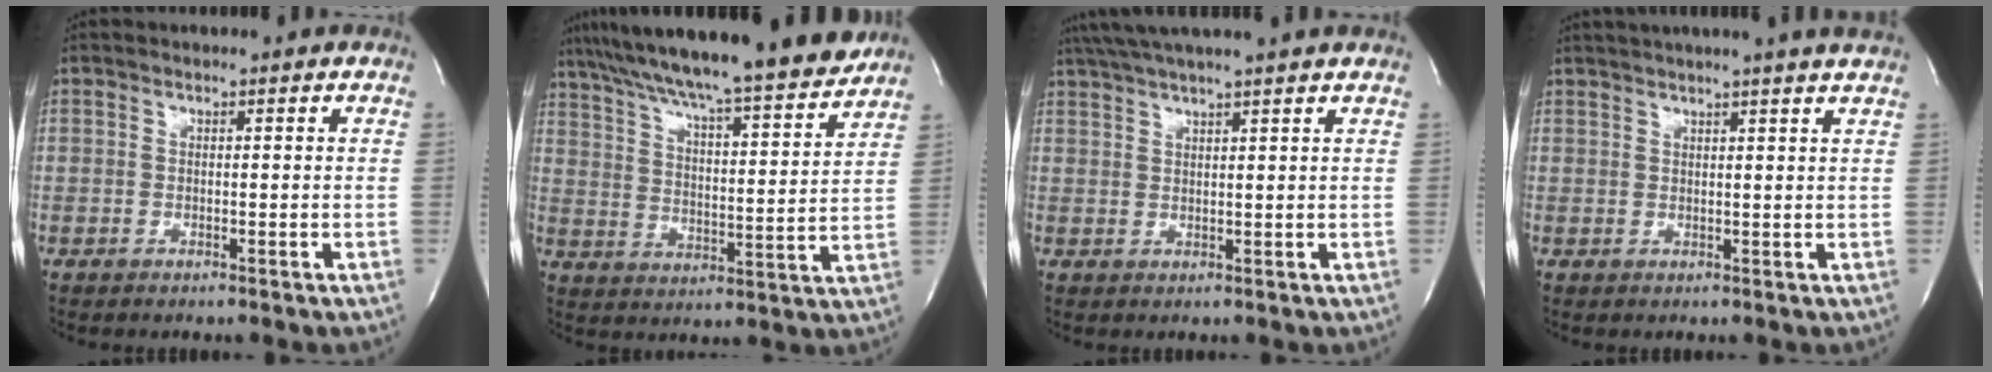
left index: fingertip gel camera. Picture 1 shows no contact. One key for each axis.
{"total": 21.2, "fx": 18.7, "fy": 0.4, "fz": 9.9, "tx": -0.169, "ty": -0.012, "tz": 0.275}
{"total": 8.9, "fx": 7.5, "fy": -1.5, "fz": 4.5, "tx": -0.078, "ty": 0.023, "tz": 0.108}
{"total": 8.8, "fx": 7.4, "fy": -1.5, "fz": 4.6, "tx": -0.070, "ty": 0.013, "tz": 0.086}